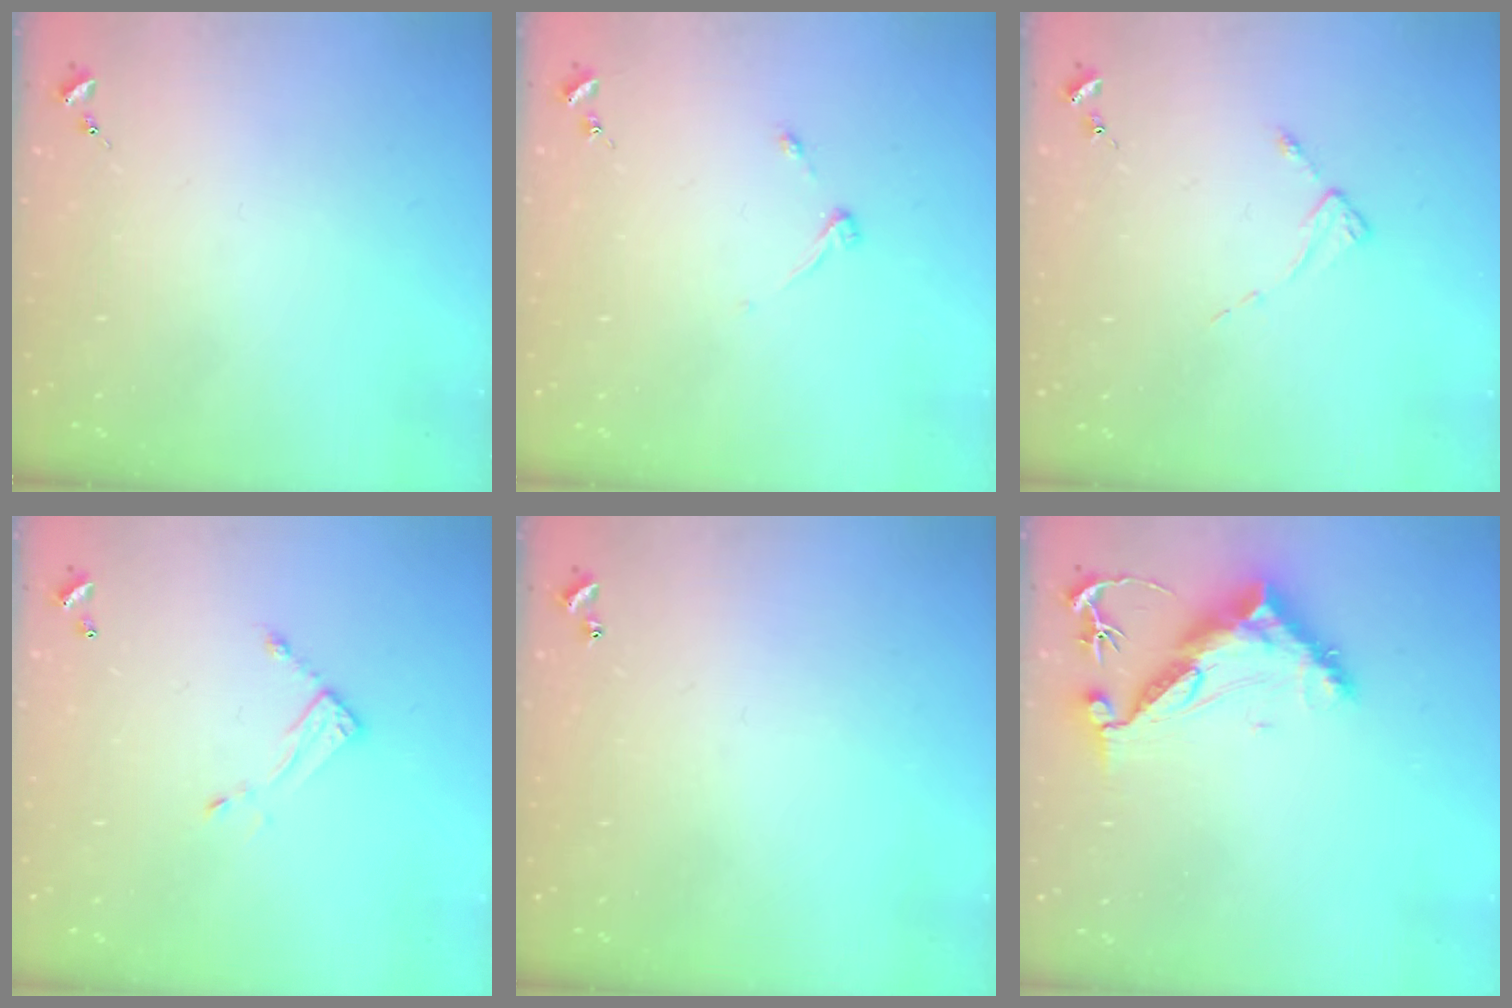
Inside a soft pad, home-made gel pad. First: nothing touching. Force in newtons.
{"total": 3.9, "press": 3.8, "slide": 0.6}
{"total": 2.2, "press": 2.2, "slide": 0.4}
{"total": 7.2, "press": 7.2, "slide": 0.3}
{"total": 0.9, "press": 0.9, "slide": 0.2}
{"total": 11.7, "press": 11.7, "slide": 0.9}